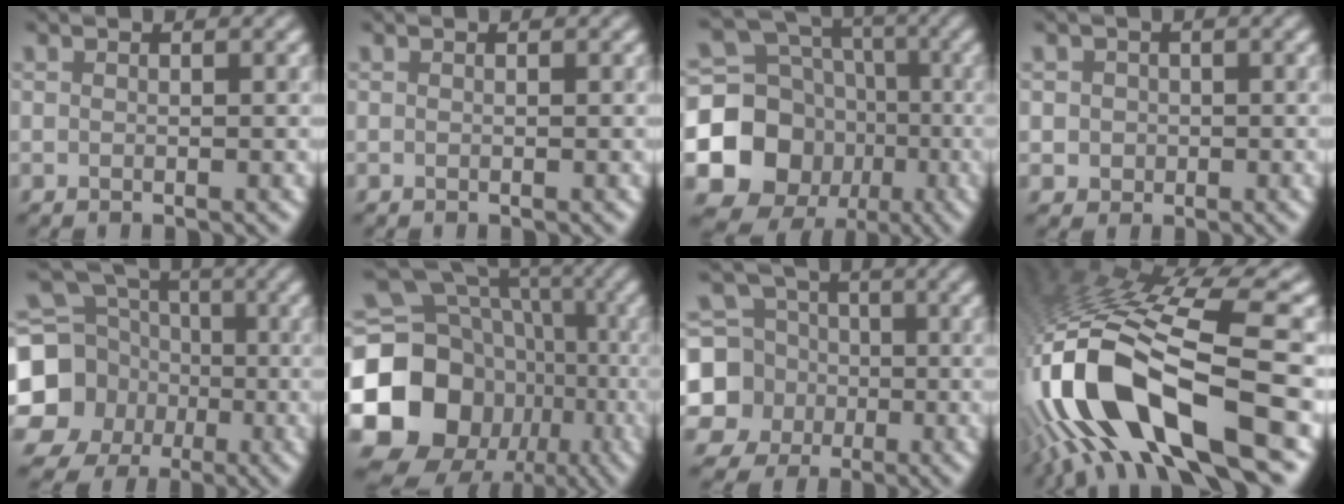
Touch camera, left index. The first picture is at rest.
{"total": 0.0}
{"total": 12.8, "force": [-2.5, 11.2, 5.6], "torque": [-0.130, -0.021, -0.060]}
{"total": 2.0, "force": [0.2, 1.9, 0.6], "torque": [0.005, 0.006, 0.003]}
{"total": 15.5, "force": [-2.6, 14.4, 5.0], "torque": [-0.156, -0.008, -0.077]}
{"total": 22.9, "force": [-5.2, 20.0, 9.8], "torque": [-0.203, -0.016, -0.121]}
{"total": 9.4, "force": [-1.1, 8.8, 3.2], "torque": [-0.090, 0.006, -0.052]}
{"total": 16.3, "force": [-5.3, 5.8, 14.3], "torque": [-0.278, 0.016, -0.091]}